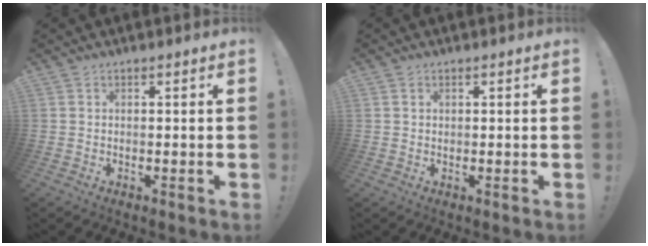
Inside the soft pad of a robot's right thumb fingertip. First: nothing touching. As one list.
[{"total": 1.0, "force": [0.6, 0.8, 0.3], "torque": [-0.005, 0.002, 0.011]}]